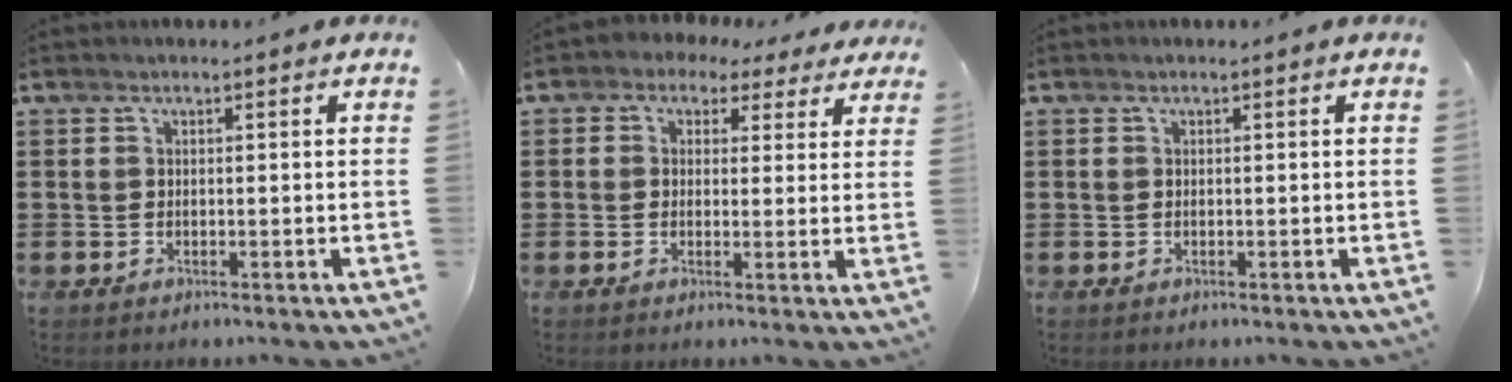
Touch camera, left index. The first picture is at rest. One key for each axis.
{"total": 2.2, "fx": 1.1, "fy": 1.8, "fz": 0.7, "tx": -0.027, "ty": 0.000, "tz": 0.017}
{"total": 0.0}